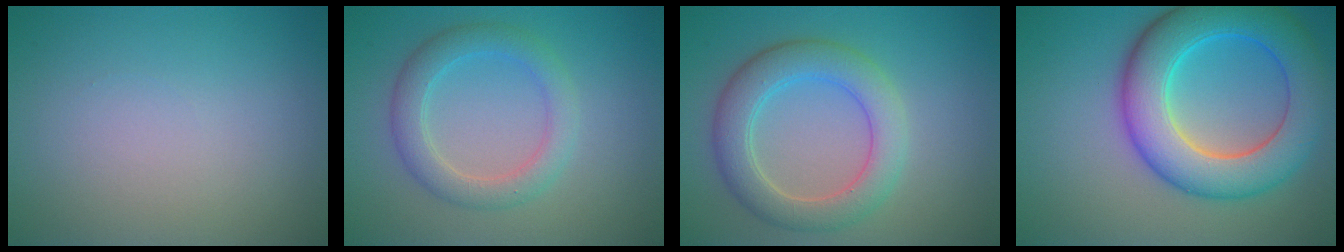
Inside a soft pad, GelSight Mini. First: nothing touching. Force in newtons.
{"total": 3.6, "press": 3.6, "slide": 0.0}
{"total": 5.1, "press": 5.0, "slide": 0.4}
{"total": 9.4, "press": 9.4, "slide": 0.5}